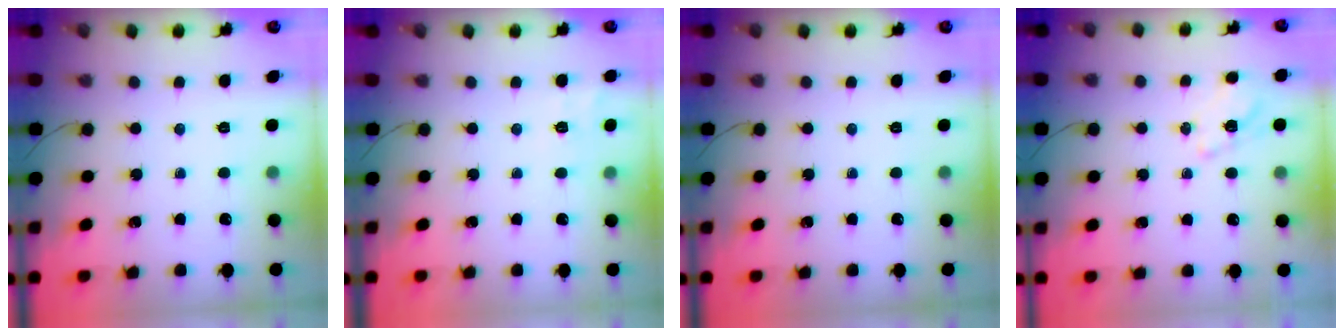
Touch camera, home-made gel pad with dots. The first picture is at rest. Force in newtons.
{"total": 5.4, "press": 5.1, "slide": 1.7}
{"total": 0.0}
{"total": 1.5, "press": 0.9, "slide": 1.1}